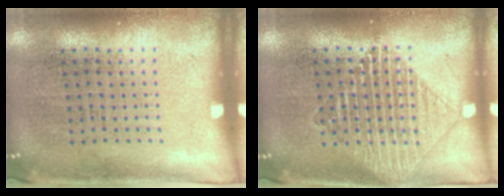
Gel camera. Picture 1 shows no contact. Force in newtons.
{"total": 2.8, "press": 2.8, "slide": 0.5}